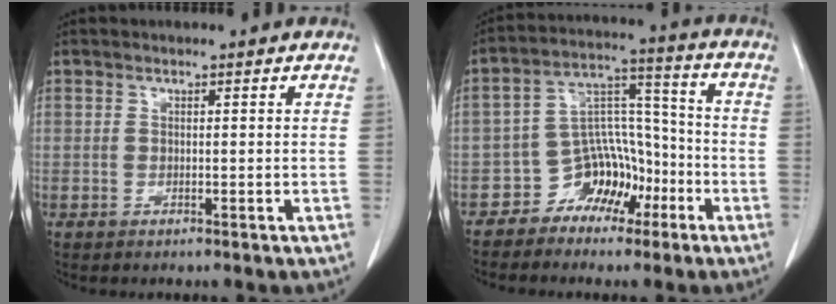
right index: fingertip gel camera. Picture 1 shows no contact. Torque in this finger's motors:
{"motor_torque": [0.57, -0.51, 0.02, 0.00]}